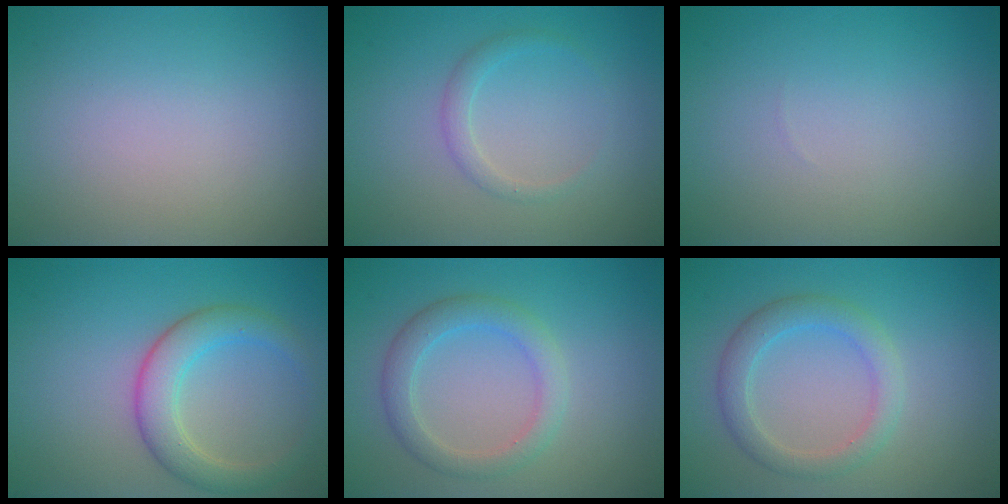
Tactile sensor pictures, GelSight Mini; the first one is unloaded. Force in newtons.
{"total": 1.4, "press": 1.4, "slide": 0.2}
{"total": 0.0}
{"total": 4.2, "press": 4.2, "slide": 0.1}
{"total": 3.0, "press": 2.9, "slide": 0.3}
{"total": 3.0, "press": 2.9, "slide": 0.3}